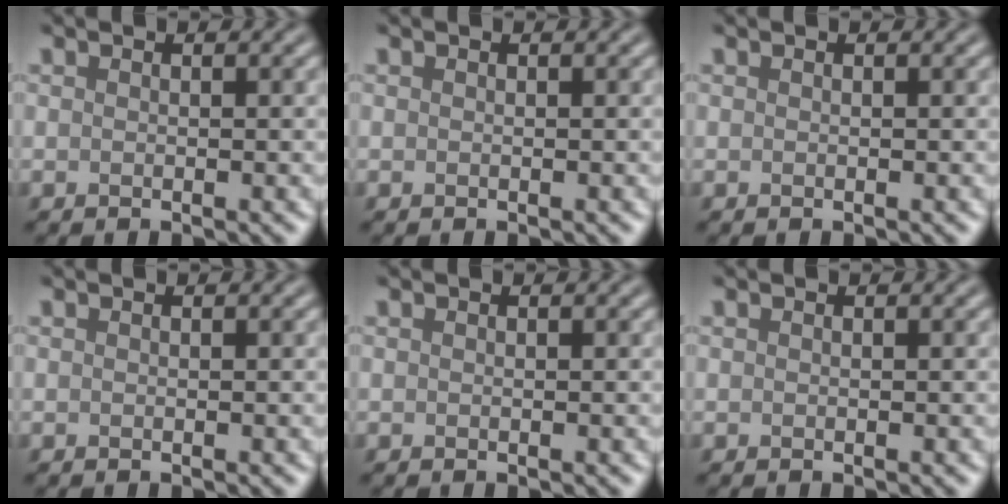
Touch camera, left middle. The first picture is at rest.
{"total": 0.0}
{"total": 0.0}
{"total": 0.0}
{"total": 0.0}
{"total": 0.0}